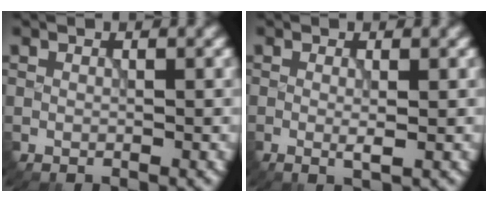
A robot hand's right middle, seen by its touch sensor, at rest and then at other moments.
{"total": 1.1, "force": [0.0, 0.1, 1.1], "torque": [-0.020, -0.002, -0.003]}